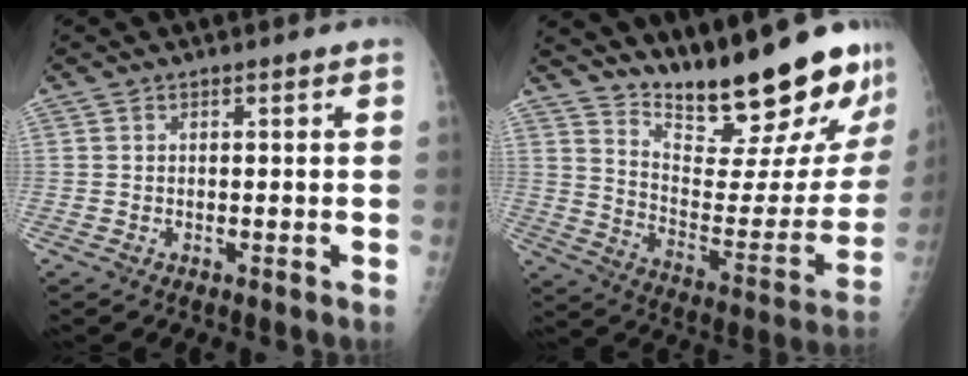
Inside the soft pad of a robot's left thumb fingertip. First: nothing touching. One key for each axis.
{"total": 27.0, "fx": 22.1, "fy": 5.6, "fz": 14.4, "tx": -0.189, "ty": -0.152, "tz": 0.314}